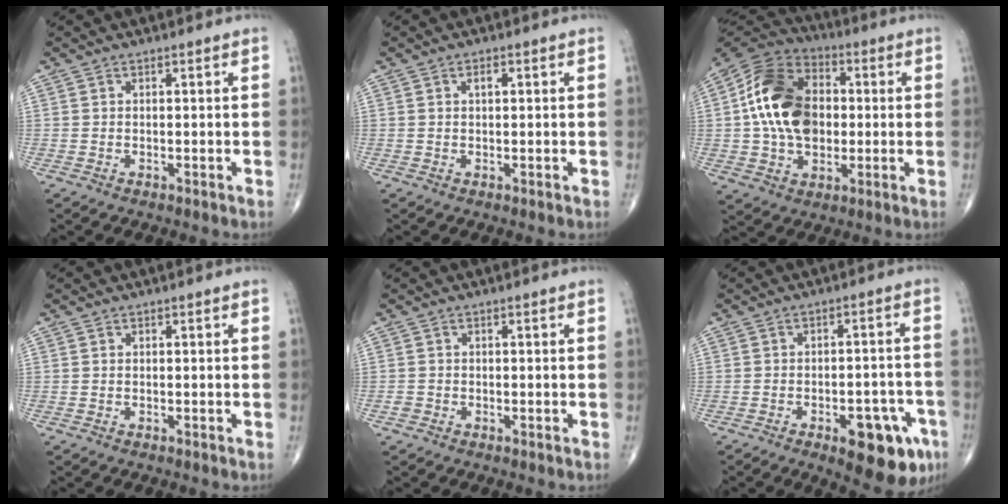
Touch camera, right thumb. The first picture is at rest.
{"total": 1.5, "force": [0.5, 0.7, 1.2], "torque": [-0.021, 0.002, 0.008]}
{"total": 18.3, "force": [0.9, 12.8, 13.0], "torque": [-0.213, 0.022, 0.009]}
{"total": 0.0}
{"total": 0.9, "force": [-0.4, 0.8, 0.2], "torque": [-0.004, 0.001, -0.012]}
{"total": 13.1, "force": [-6.2, 5.4, 10.2], "torque": [-0.101, 0.027, -0.072]}